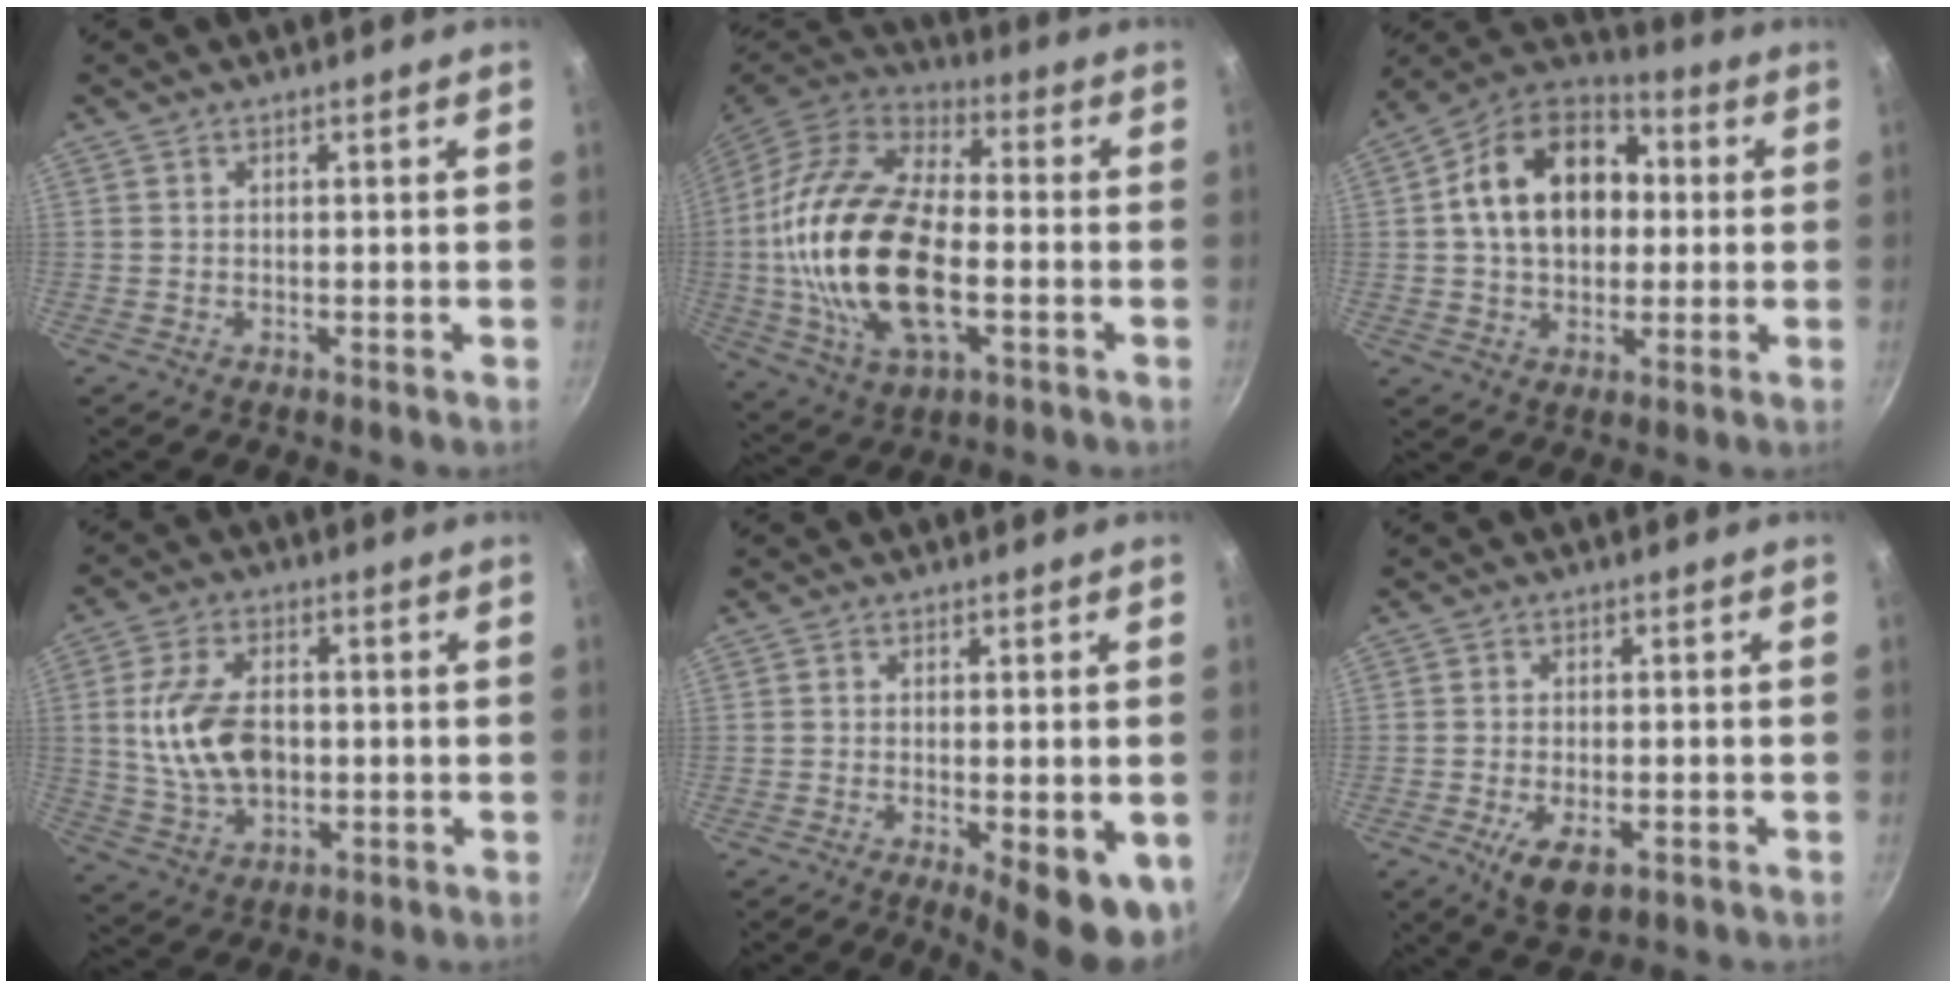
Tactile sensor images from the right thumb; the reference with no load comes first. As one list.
[{"total": 25.4, "force": [-2.8, 13.5, 21.4], "torque": [-0.418, 0.020, -0.055]}, {"total": 18.5, "force": [2.2, 13.2, 12.8], "torque": [-0.185, 0.031, 0.021]}, {"total": 12.7, "force": [0.2, 8.0, 9.9], "torque": [-0.173, 0.007, 0.004]}, {"total": 11.0, "force": [-3.5, 3.5, 9.9], "torque": [-0.112, -0.002, -0.040]}, {"total": 7.0, "force": [-2.9, 3.4, 5.4], "torque": [-0.090, -0.001, -0.043]}]